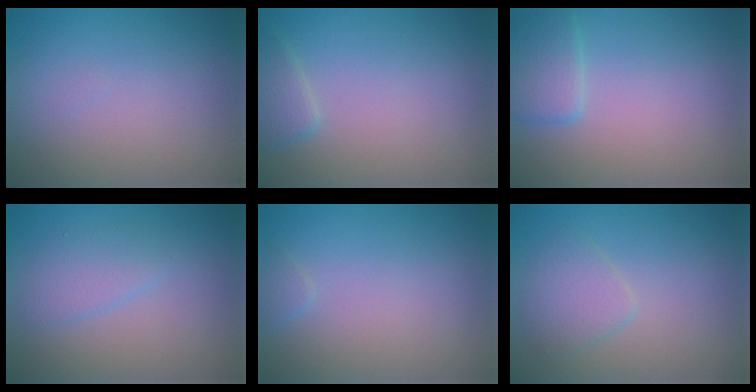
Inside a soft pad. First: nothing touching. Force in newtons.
{"total": 1.8, "press": 1.8, "slide": 0.1}
{"total": 2.3, "press": 2.3, "slide": 0.2}
{"total": 1.9, "press": 1.9, "slide": 0.1}
{"total": 0.6, "press": 0.6, "slide": 0.1}
{"total": 2.1, "press": 2.1, "slide": 0.1}